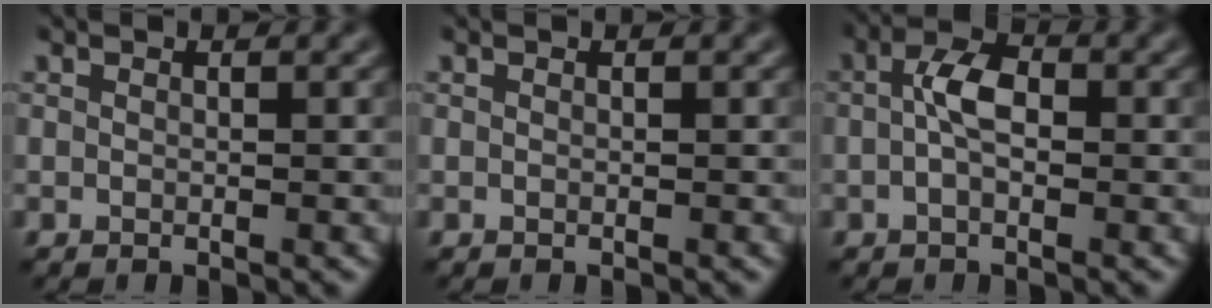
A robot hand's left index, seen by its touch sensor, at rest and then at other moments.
{"total": 0.0}
{"total": 3.1, "force": [-0.1, 1.6, 2.7], "torque": [-0.051, 0.009, -0.009]}